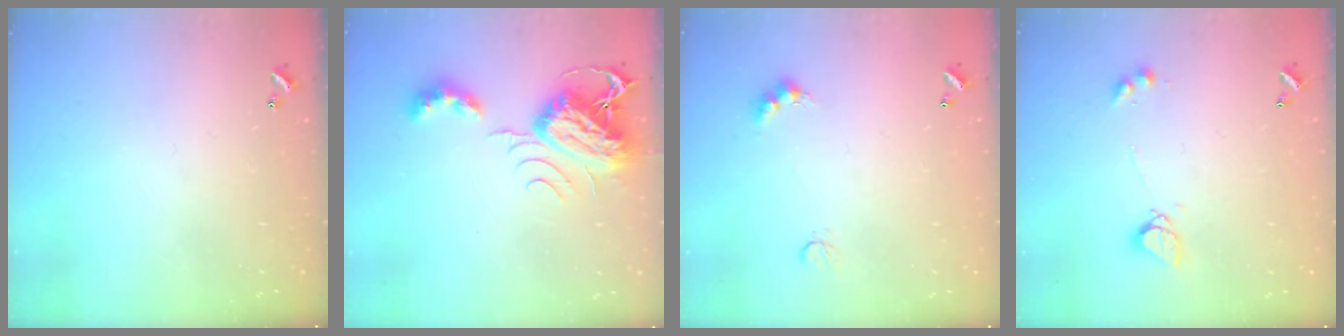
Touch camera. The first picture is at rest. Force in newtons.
{"total": 8.2, "press": 8.1, "slide": 1.2}
{"total": 4.0, "press": 3.9, "slide": 0.7}
{"total": 2.7, "press": 2.6, "slide": 0.5}